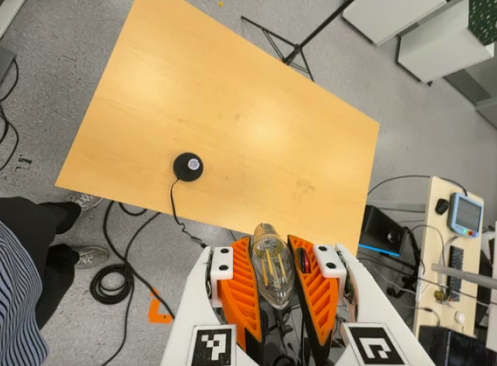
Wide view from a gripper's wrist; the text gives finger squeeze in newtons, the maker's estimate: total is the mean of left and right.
{"total": 21.1, "left": 23.6, "right": 18.6}